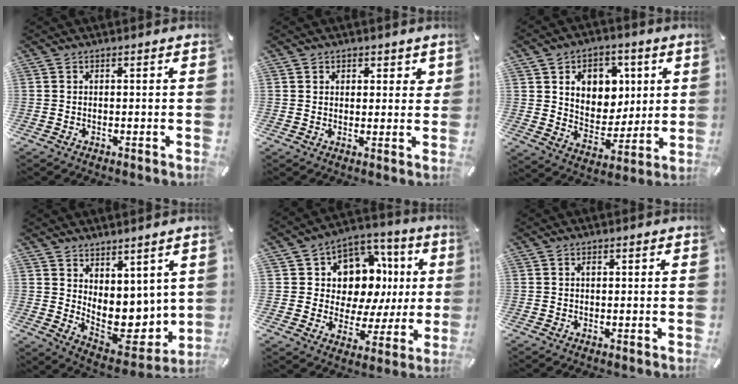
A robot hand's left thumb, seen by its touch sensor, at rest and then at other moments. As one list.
[{"total": 3.1, "force": [1.5, 2.6, 0.9], "torque": [0.010, -0.005, 0.020]}, {"total": 11.0, "force": [4.2, 9.3, 4.2], "torque": [-0.057, -0.027, 0.078]}, {"total": 9.6, "force": [2.7, 7.5, 5.2], "torque": [-0.053, -0.052, 0.069]}, {"total": 12.1, "force": [3.6, 10.0, 5.9], "torque": [-0.082, -0.045, 0.070]}, {"total": 0.6, "force": [0.1, 0.4, 0.5], "torque": [-0.010, 0.000, 0.002]}]